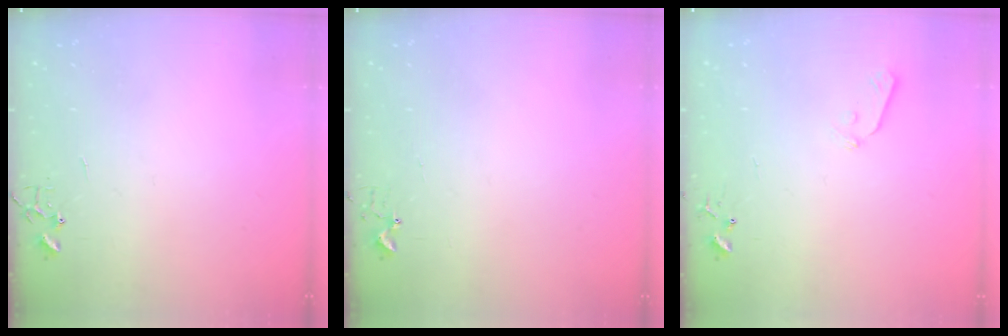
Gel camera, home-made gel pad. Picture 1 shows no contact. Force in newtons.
{"total": 3.7, "press": 3.7, "slide": 0.2}
{"total": 5.8, "press": 5.8, "slide": 0.5}